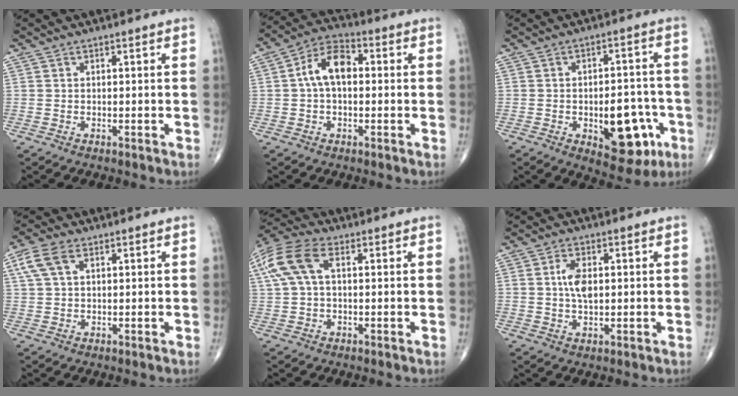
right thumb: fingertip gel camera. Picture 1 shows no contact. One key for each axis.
{"total": 8.9, "fx": 0.7, "fy": 5.3, "fz": 7.1, "tx": -0.123, "ty": 0.028, "tz": 0.002}
{"total": 13.5, "fx": -4.4, "fy": 6.8, "fz": 10.8, "tx": -0.108, "ty": 0.026, "tz": -0.049}
{"total": 5.8, "fx": 2.4, "fy": 3.2, "fz": 4.2, "tx": -0.100, "ty": 0.014, "tz": 0.049}
{"total": 11.0, "fx": 2.9, "fy": 6.0, "fz": 8.8, "tx": -0.207, "ty": 0.036, "tz": 0.055}
{"total": 5.1, "fx": 0.8, "fy": 2.6, "fz": 4.3, "tx": -0.082, "ty": 0.000, "tz": 0.014}